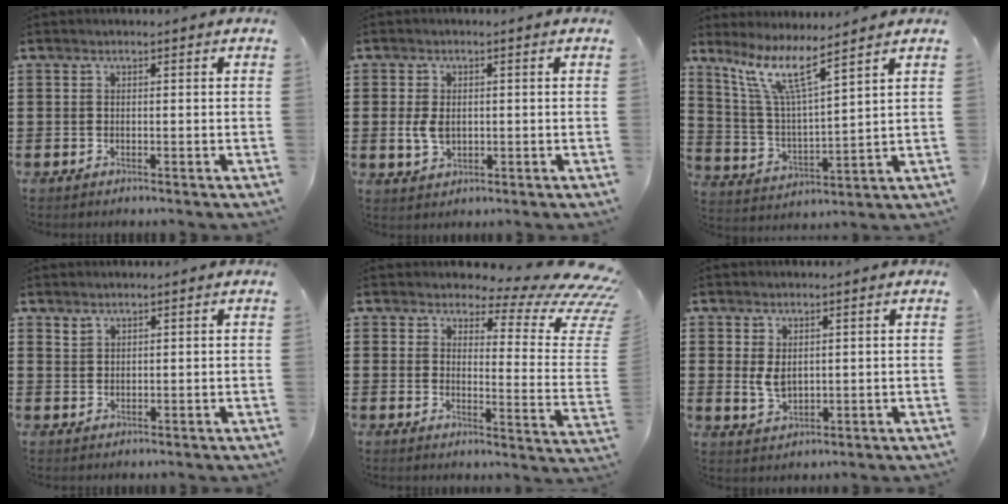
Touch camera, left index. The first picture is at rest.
{"total": 3.4, "force": [-0.1, 2.2, 2.6], "torque": [-0.060, 0.004, -0.004]}
{"total": 8.9, "force": [6.5, 0.8, 6.1], "torque": [-0.139, -0.031, 0.114]}
{"total": 1.4, "force": [1.3, 0.6, 0.1], "torque": [-0.005, 0.001, 0.026]}
{"total": 7.4, "force": [5.5, 1.9, 4.5], "torque": [-0.076, -0.046, 0.091]}
{"total": 3.4, "force": [1.0, 2.0, 2.5], "torque": [-0.061, 0.002, 0.016]}